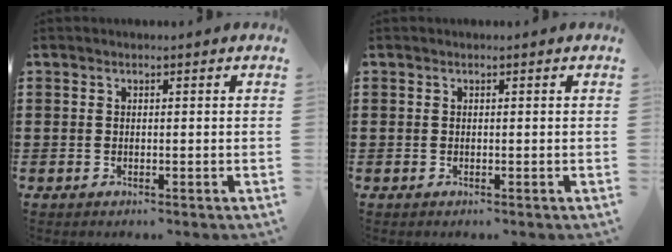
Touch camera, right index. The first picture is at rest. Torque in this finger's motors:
{"motor_torque": [0.00, 0.00, 0.00, 0.00]}